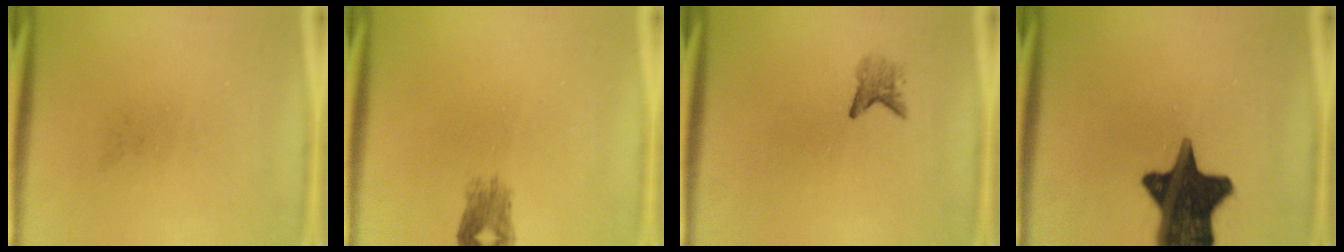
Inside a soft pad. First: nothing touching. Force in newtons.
{"total": 2.5}
{"total": 2.0}
{"total": 18.9}